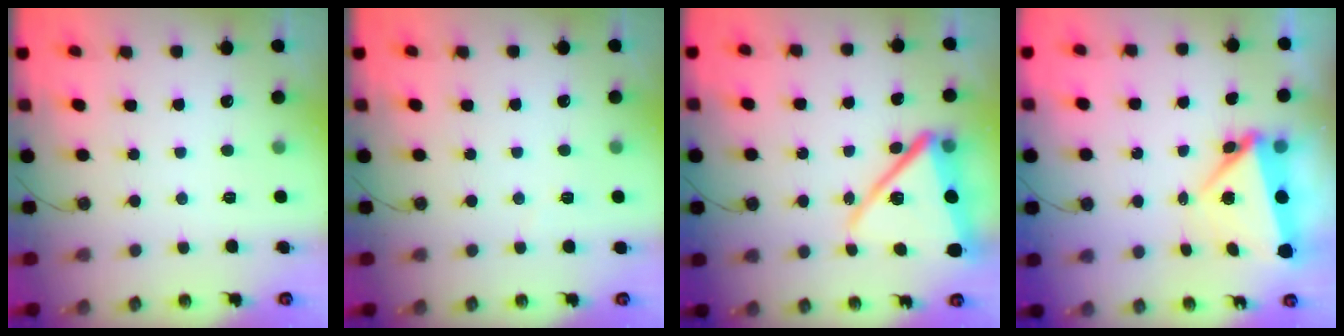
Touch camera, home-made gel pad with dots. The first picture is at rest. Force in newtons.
{"total": 3.1, "press": 3.1, "slide": 0.5}
{"total": 16.5, "press": 16.4, "slide": 2.2}
{"total": 7.3, "press": 6.2, "slide": 3.9}